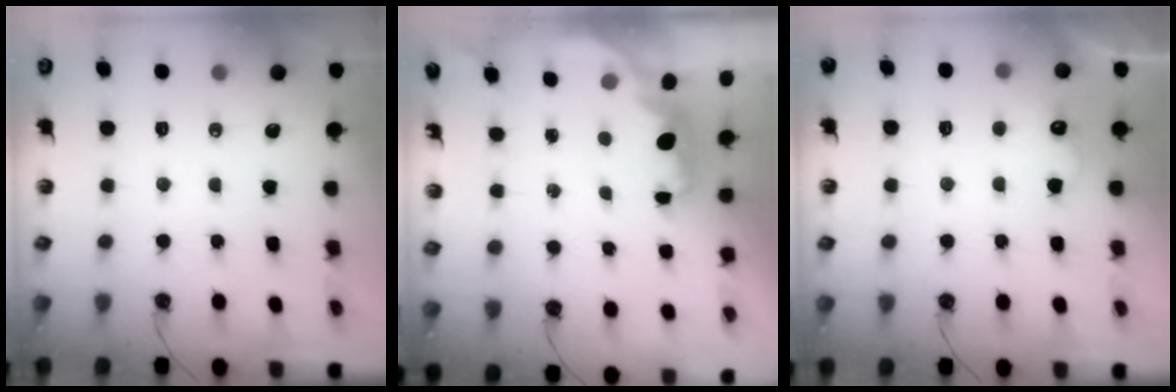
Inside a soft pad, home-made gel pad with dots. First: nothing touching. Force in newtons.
{"total": 1.8, "press": 1.6, "slide": 0.7}
{"total": 6.9, "press": 6.8, "slide": 1.2}